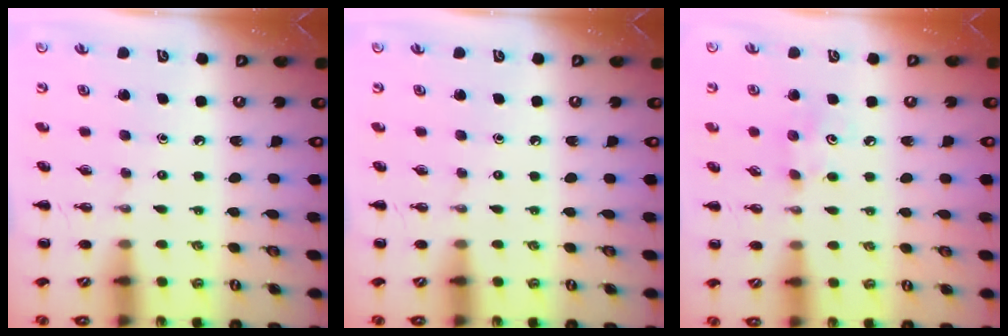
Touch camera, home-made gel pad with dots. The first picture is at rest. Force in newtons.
{"total": 0.0}
{"total": 3.1, "press": 3.0, "slide": 0.8}